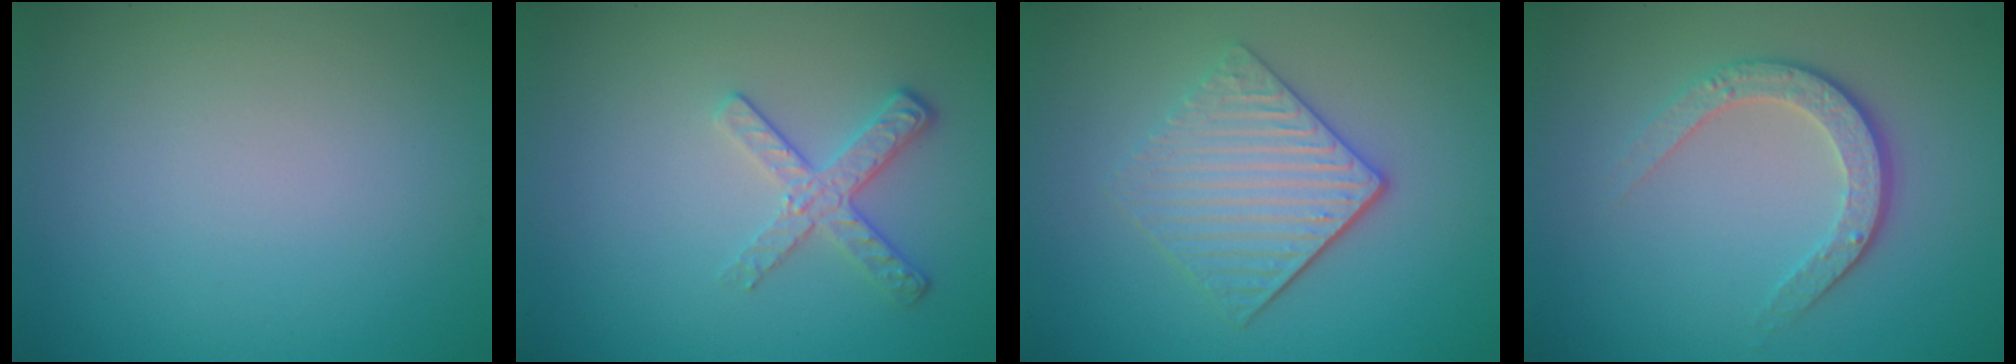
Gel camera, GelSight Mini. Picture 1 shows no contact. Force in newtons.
{"total": 2.6, "press": 2.2, "slide": 1.4}
{"total": 4.3, "press": 3.4, "slide": 2.6}
{"total": 3.5, "press": 2.6, "slide": 2.3}